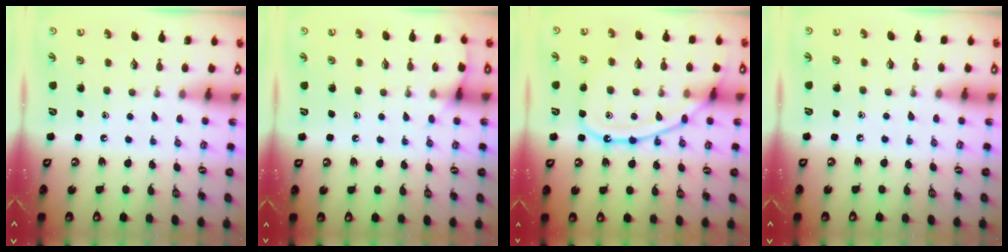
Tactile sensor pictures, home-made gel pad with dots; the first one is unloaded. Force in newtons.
{"total": 5.8, "press": 5.8, "slide": 0.7}
{"total": 14.4, "press": 14.3, "slide": 1.1}
{"total": 2.9, "press": 2.9, "slide": 0.4}